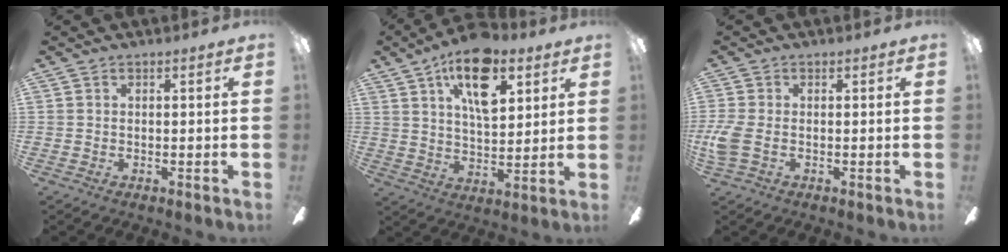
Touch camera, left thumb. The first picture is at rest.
{"total": 15.8, "force": [8.5, 7.6, 11.0], "torque": [-0.175, -0.019, 0.145]}
{"total": 4.9, "force": [-0.9, 2.7, 3.9], "torque": [-0.092, 0.000, -0.020]}